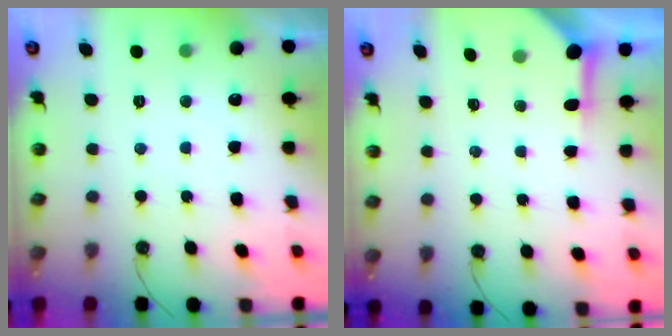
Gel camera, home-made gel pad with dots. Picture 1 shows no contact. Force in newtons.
{"total": 3.9, "press": 3.8, "slide": 0.4}